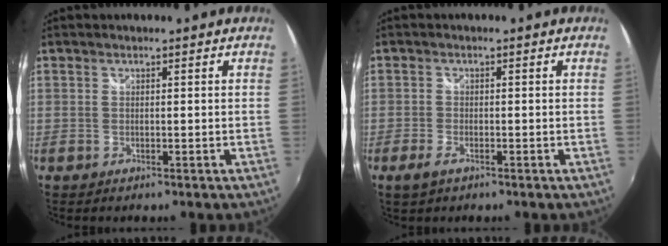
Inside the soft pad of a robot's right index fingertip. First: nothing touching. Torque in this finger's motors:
{"motor_torque": [0.09, -0.08, 0.17, 0.03]}